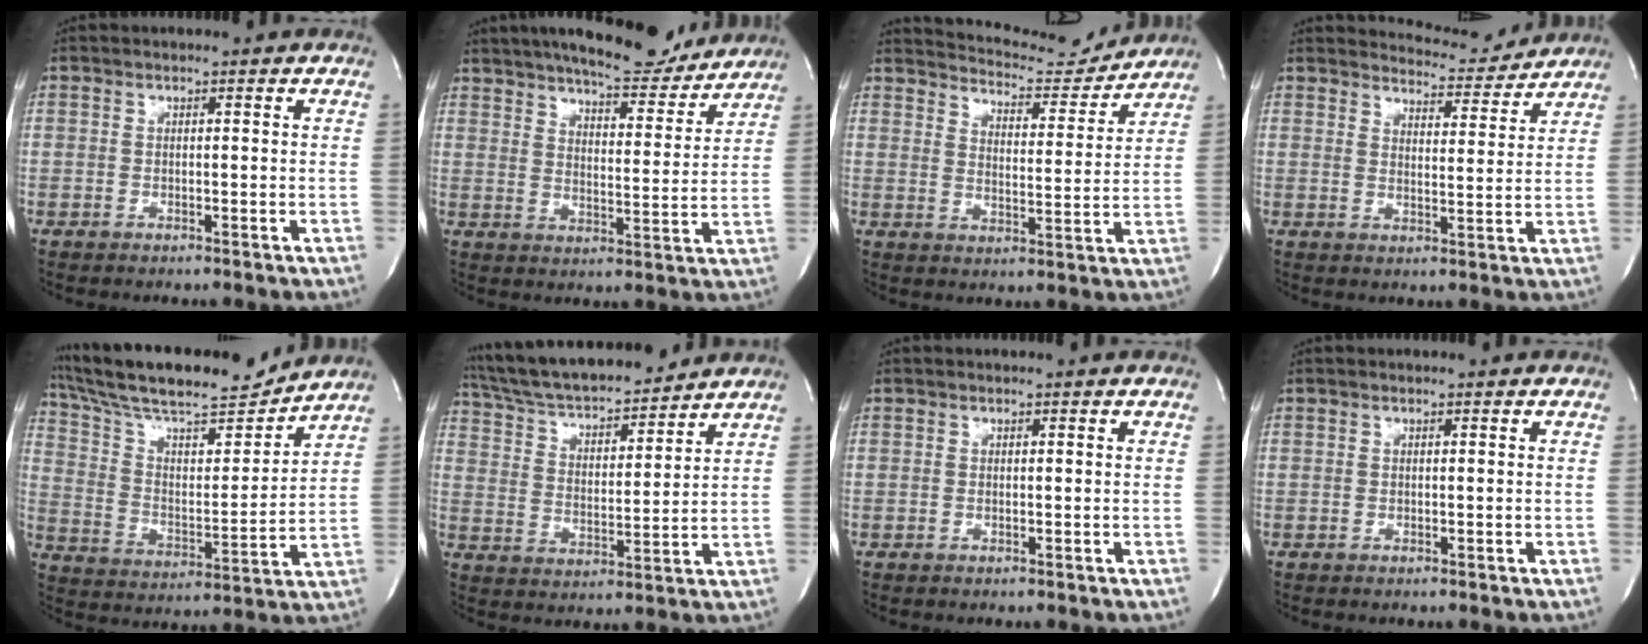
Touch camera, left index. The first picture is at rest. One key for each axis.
{"total": 15.7, "fx": 14.0, "fy": 3.1, "fz": 6.4, "tx": -0.095, "ty": -0.005, "tz": 0.197}
{"total": 11.1, "fx": 10.8, "fy": 1.7, "fz": 1.6, "tx": -0.023, "ty": -0.009, "tz": 0.149}
{"total": 7.1, "fx": 7.1, "fy": 0.8, "fz": -0.3, "tx": 0.002, "ty": -0.008, "tz": 0.095}
{"total": 20.1, "fx": 18.0, "fy": 2.8, "fz": 8.5, "tx": -0.155, "ty": 0.009, "tz": 0.296}
{"total": 17.2, "fx": 15.6, "fy": 3.0, "fz": 6.6, "tx": -0.119, "ty": 0.022, "tz": 0.263}
{"total": 0.0}
{"total": 0.0}